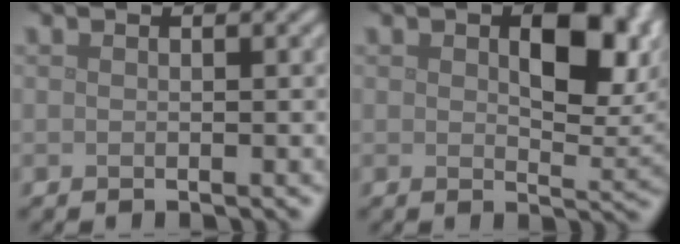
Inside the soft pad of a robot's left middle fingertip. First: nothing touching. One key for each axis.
{"total": 7.7, "fx": 1.9, "fy": 3.9, "fz": 6.3, "tx": -0.089, "ty": -0.003, "tz": 0.035}